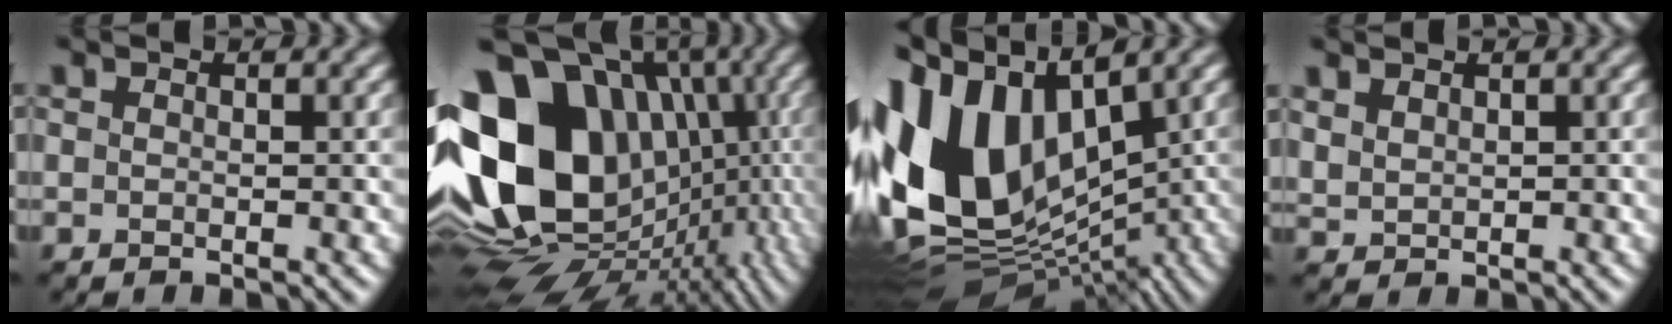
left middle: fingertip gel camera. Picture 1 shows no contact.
{"total": 19.6, "force": [1.9, 15.1, 12.4], "torque": [-0.237, 0.013, 0.069]}
{"total": 15.9, "force": [1.7, 10.4, 11.9], "torque": [-0.252, 0.026, 0.023]}
{"total": 1.2, "force": [1.1, 0.4, 0.2], "torque": [-0.009, 0.008, 0.034]}